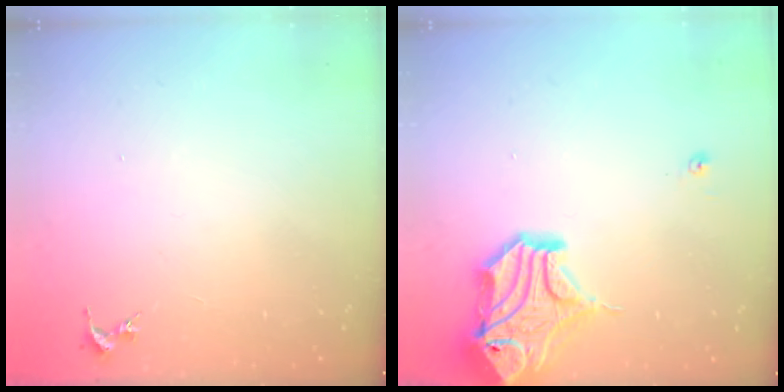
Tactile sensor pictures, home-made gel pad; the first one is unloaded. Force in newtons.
{"total": 18.1, "press": 17.9, "slide": 2.5}